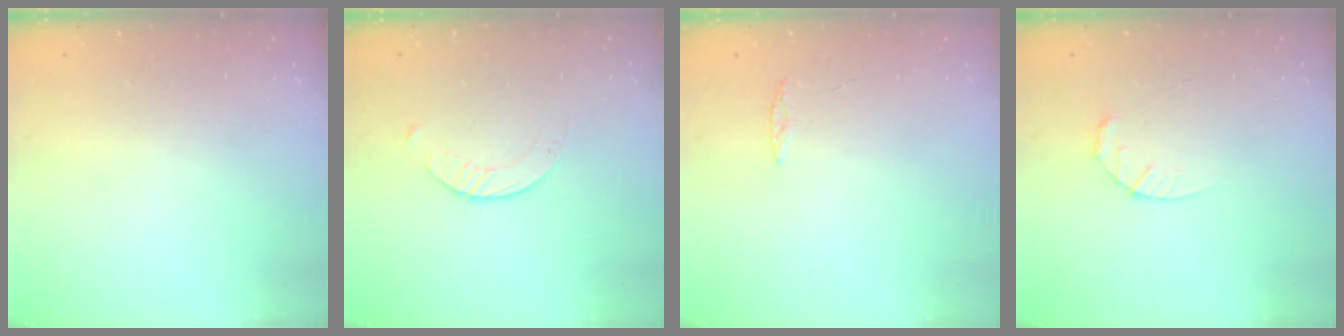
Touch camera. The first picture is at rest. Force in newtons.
{"total": 1.6, "press": 1.6, "slide": 0.3}
{"total": 2.0, "press": 2.0, "slide": 0.2}
{"total": 4.3, "press": 4.3, "slide": 0.7}